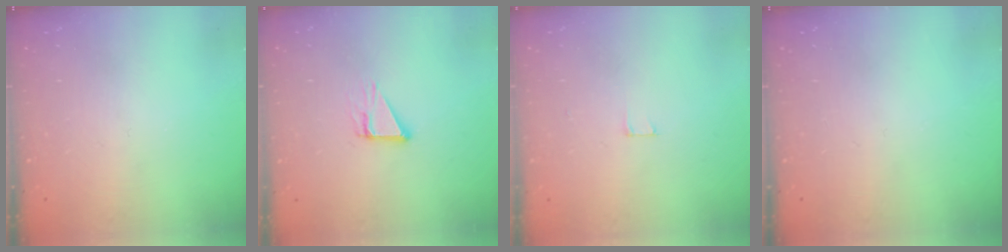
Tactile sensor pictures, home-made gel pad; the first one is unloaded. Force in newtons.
{"total": 3.8, "press": 3.8, "slide": 0.4}
{"total": 2.5, "press": 2.5, "slide": 0.2}
{"total": 0.0}